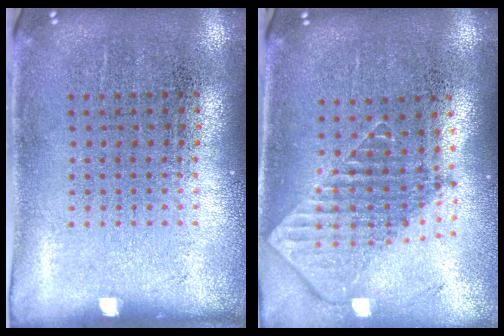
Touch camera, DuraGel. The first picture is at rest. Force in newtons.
{"total": 1.9, "press": 1.5, "slide": 1.3}